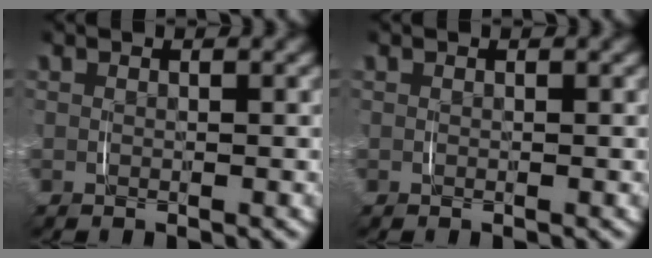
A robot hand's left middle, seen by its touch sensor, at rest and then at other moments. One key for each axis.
{"total": 0.0}